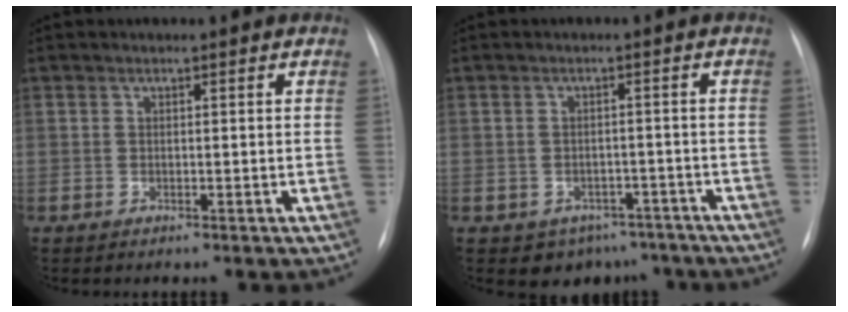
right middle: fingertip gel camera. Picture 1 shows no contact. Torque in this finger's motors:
{"motor_torque": [0.56, -0.55, 0.03, 0.02]}